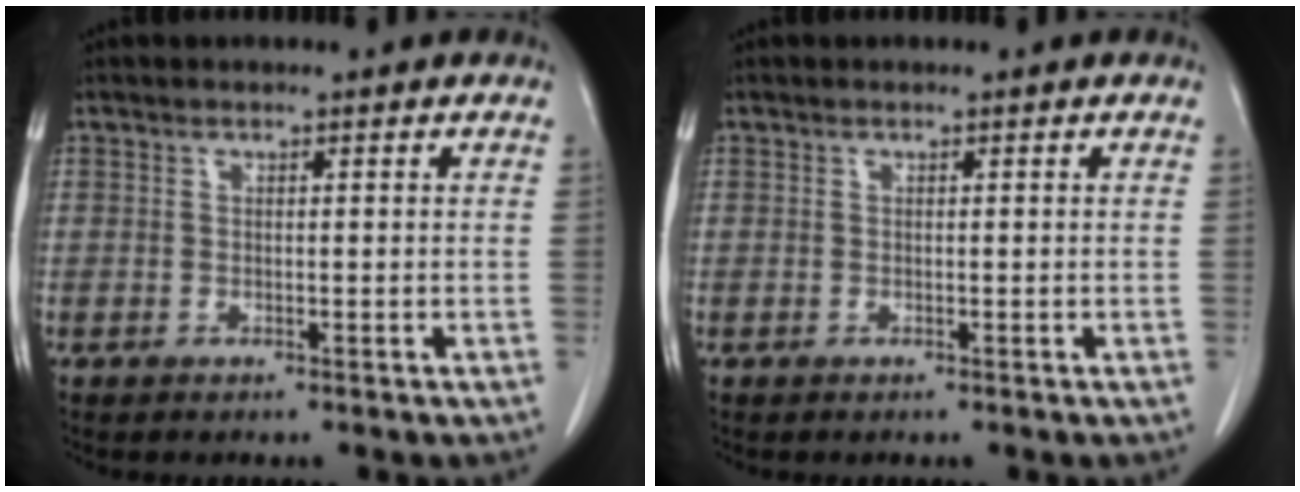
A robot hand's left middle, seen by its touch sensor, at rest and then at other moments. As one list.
[{"total": 0.0}]